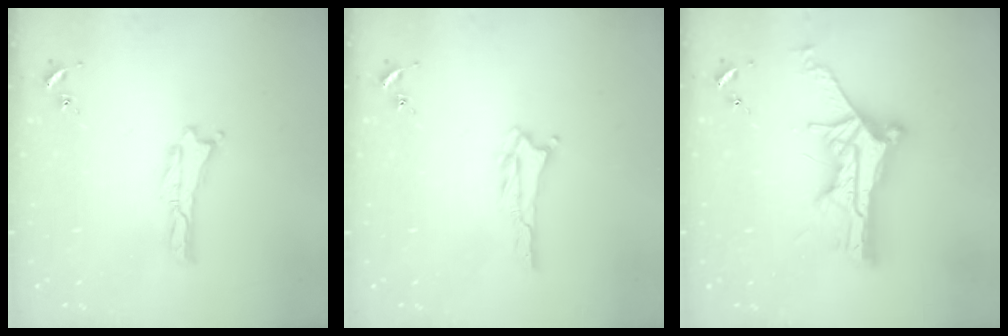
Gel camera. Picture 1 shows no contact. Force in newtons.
{"total": 1.4, "press": 1.4, "slide": 0.2}
{"total": 12.0, "press": 12.0, "slide": 0.8}